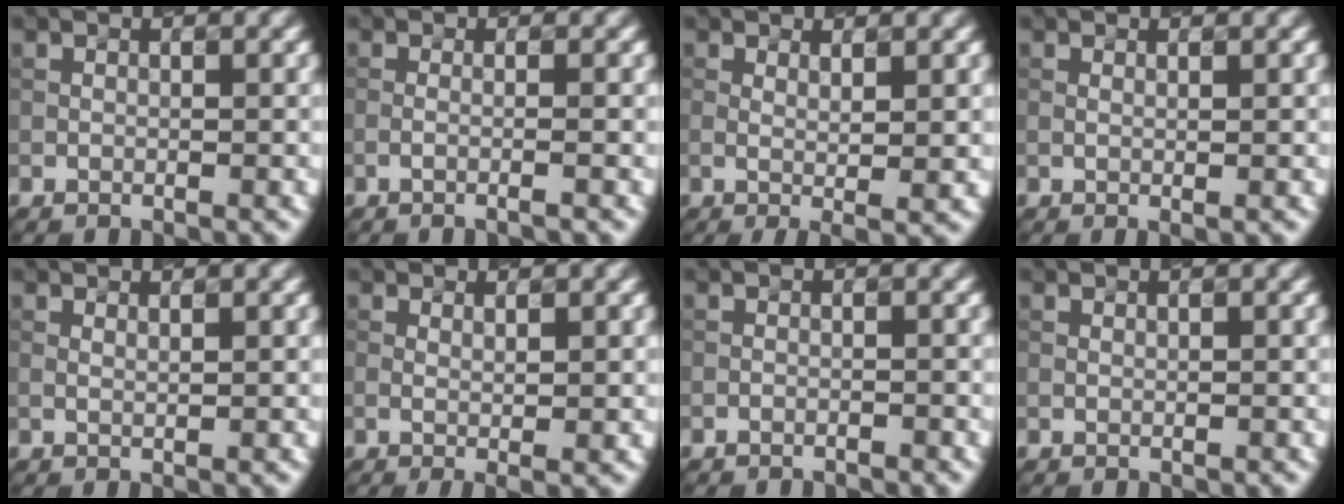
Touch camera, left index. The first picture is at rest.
{"total": 2.0, "force": [-0.3, 0.7, 1.9], "torque": [-0.019, -0.003, -0.027]}
{"total": 2.5, "force": [0.6, 0.5, 2.4], "torque": [-0.033, -0.009, 0.010]}
{"total": 0.8, "force": [0.3, 0.1, 0.8], "torque": [-0.011, 0.000, 0.001]}
{"total": 0.7, "force": [0.4, 0.1, 0.5], "torque": [-0.007, -0.001, 0.007]}
{"total": 1.8, "force": [0.3, 0.3, 1.8], "torque": [-0.027, -0.005, 0.002]}
{"total": 1.1, "force": [-1.1, 0.2, 0.3], "torque": [-0.001, 0.000, -0.019]}
{"total": 0.0}